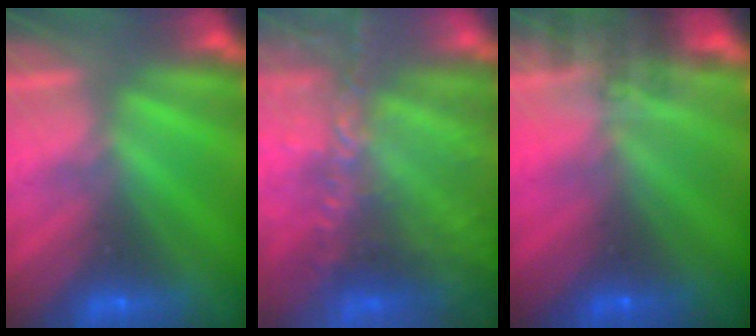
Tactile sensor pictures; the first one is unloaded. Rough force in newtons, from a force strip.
{"total": 8.3}
{"total": 7.4}